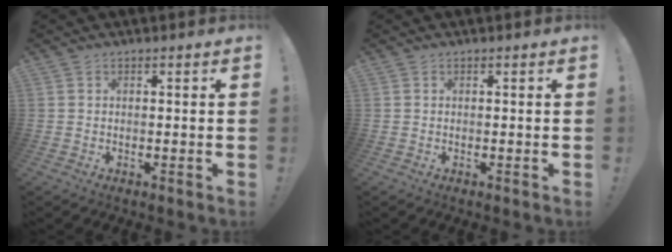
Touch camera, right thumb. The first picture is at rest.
{"total": 0.0}